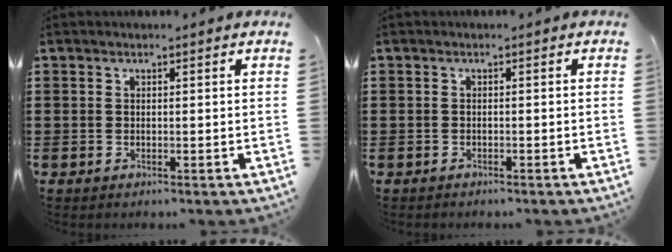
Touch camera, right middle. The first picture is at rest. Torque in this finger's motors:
{"motor_torque": [-0.45, -0.01, 0.02, -0.01]}